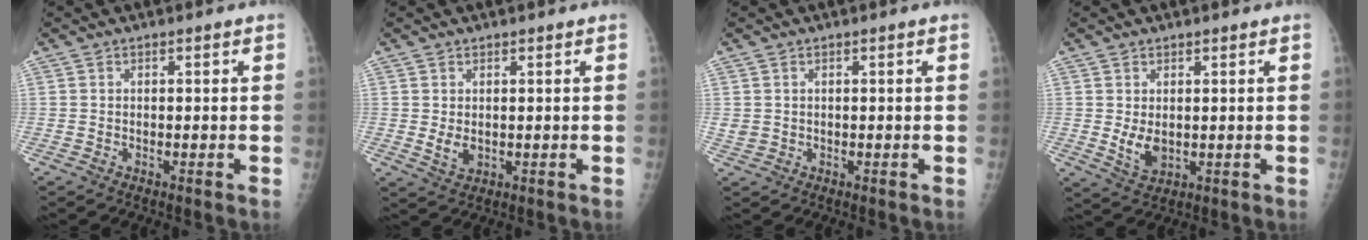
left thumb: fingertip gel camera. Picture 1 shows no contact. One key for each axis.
{"total": 2.8, "fx": 0.3, "fy": 2.0, "fz": 1.9, "tx": -0.024, "ty": -0.007, "tz": 0.013}
{"total": 1.4, "fx": 0.4, "fy": 1.2, "fz": 0.6, "tx": -0.011, "ty": 0.000, "tz": 0.011}
{"total": 4.1, "fx": 0.4, "fy": 2.8, "fz": 3.0, "tx": -0.045, "ty": -0.012, "tz": 0.018}